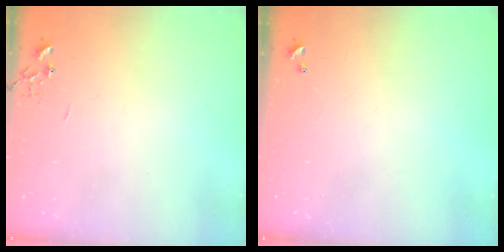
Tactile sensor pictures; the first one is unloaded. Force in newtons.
{"total": 0.0}